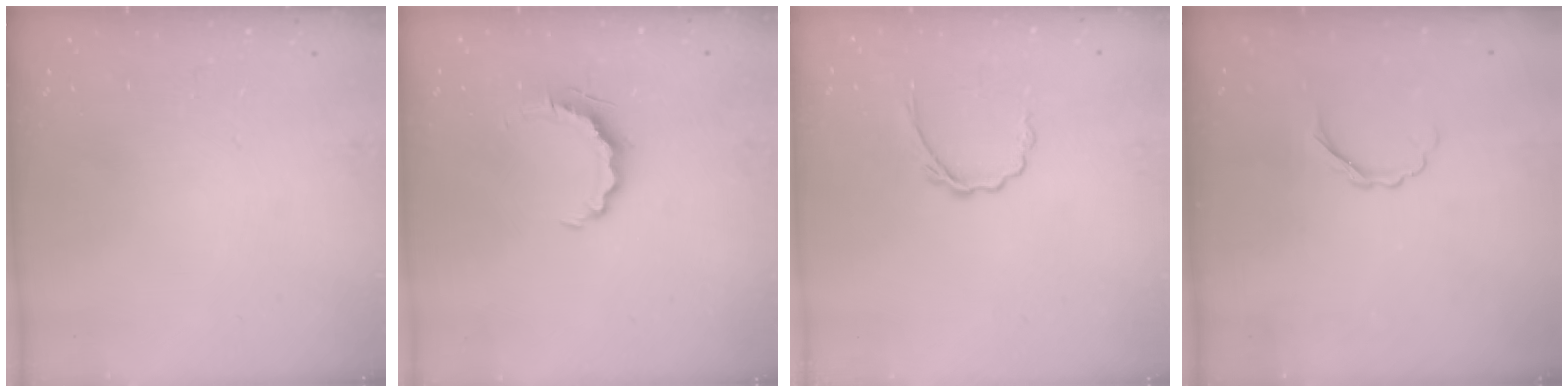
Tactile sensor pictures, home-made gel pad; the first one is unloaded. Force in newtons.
{"total": 6.7, "press": 6.7, "slide": 0.6}
{"total": 3.9, "press": 3.7, "slide": 1.2}
{"total": 2.7, "press": 2.6, "slide": 0.8}